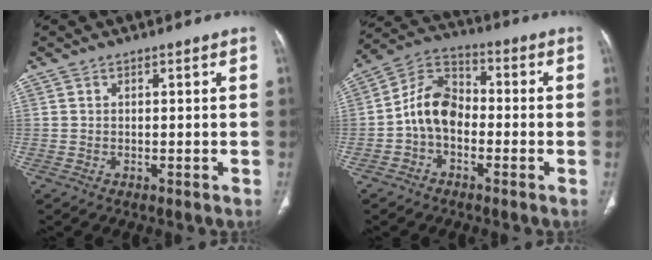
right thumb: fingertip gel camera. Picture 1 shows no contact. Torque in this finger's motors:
{"motor_torque": [1.59, 1.45, 1.18, -0.63, 0.07]}